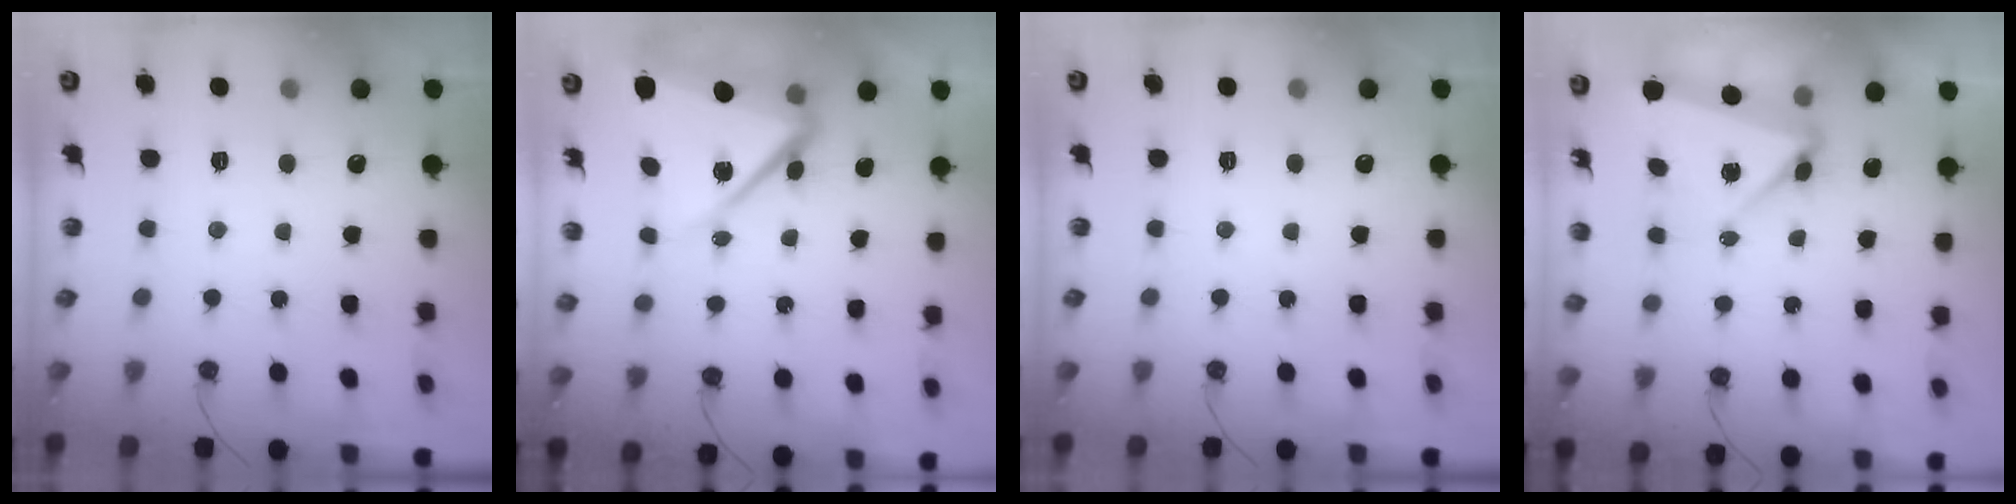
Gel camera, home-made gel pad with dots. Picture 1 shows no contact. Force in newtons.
{"total": 12.0, "press": 12.0, "slide": 1.1}
{"total": 0.0}
{"total": 5.6, "press": 5.0, "slide": 2.5}